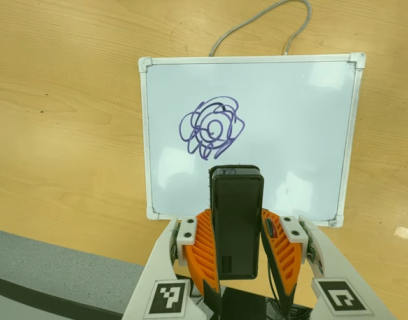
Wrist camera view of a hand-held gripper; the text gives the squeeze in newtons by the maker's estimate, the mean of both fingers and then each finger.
{"total": 4.0, "left": 2.6, "right": 5.4}